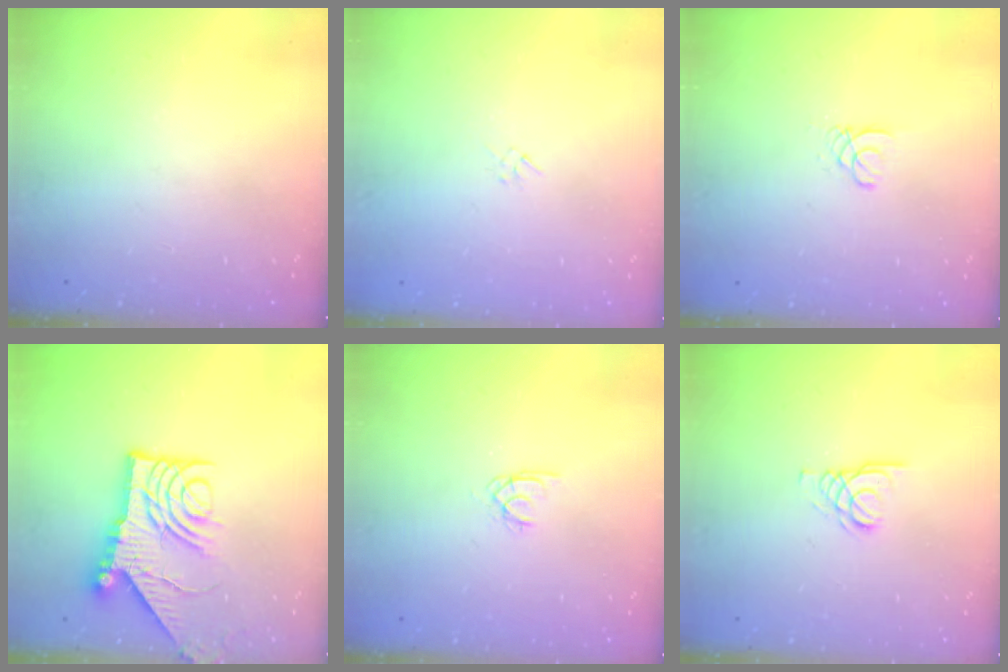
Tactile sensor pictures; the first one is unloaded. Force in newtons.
{"total": 1.6, "press": 1.6, "slide": 0.4}
{"total": 1.8, "press": 1.8, "slide": 0.2}
{"total": 13.7, "press": 13.6, "slide": 1.5}
{"total": 1.7, "press": 1.6, "slide": 0.4}
{"total": 2.1, "press": 2.1, "slide": 0.2}